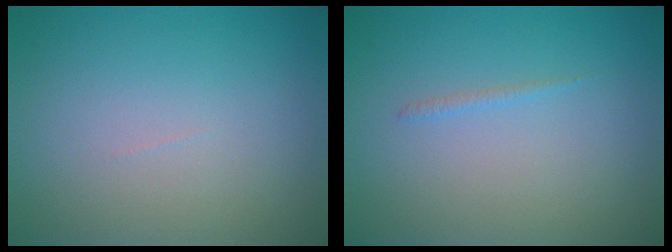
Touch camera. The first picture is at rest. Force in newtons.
{"total": 0.5, "press": 0.5, "slide": 0.1}